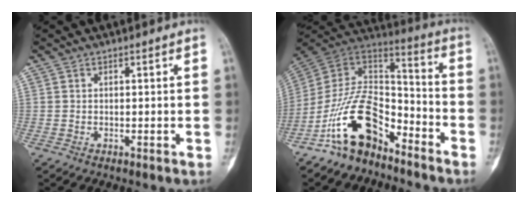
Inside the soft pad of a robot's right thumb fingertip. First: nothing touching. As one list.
[{"total": 16.1, "force": [-10.2, 8.2, 9.4], "torque": [-0.151, 0.102, -0.195]}]